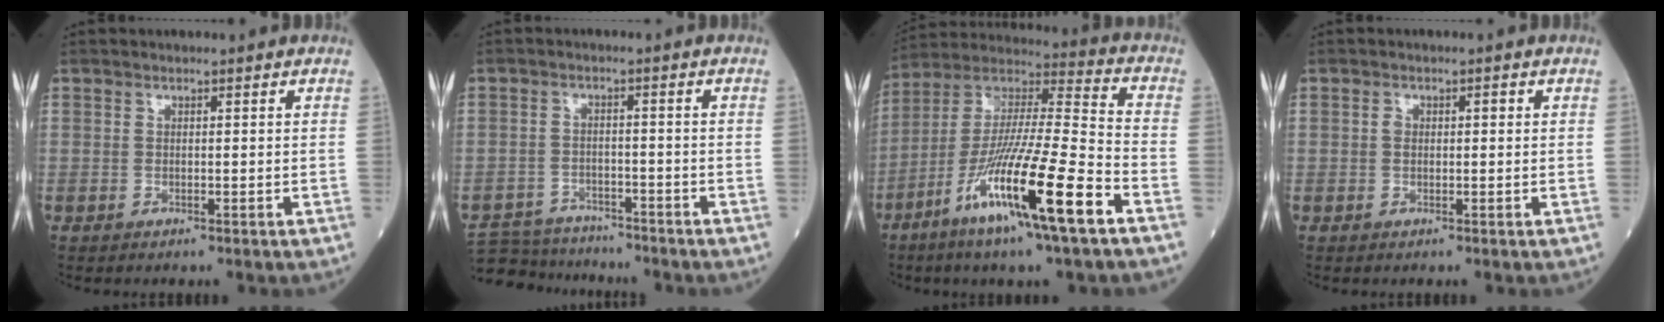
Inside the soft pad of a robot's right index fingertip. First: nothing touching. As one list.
[{"total": 8.5, "force": [-8.0, 2.6, 0.8], "torque": [-0.013, 0.007, -0.123]}, {"total": 19.9, "force": [-9.7, 0.2, 17.3], "torque": [-0.347, -0.047, -0.183]}, {"total": 0.8, "force": [0.0, 0.7, 0.4], "torque": [-0.003, 0.004, -0.003]}]